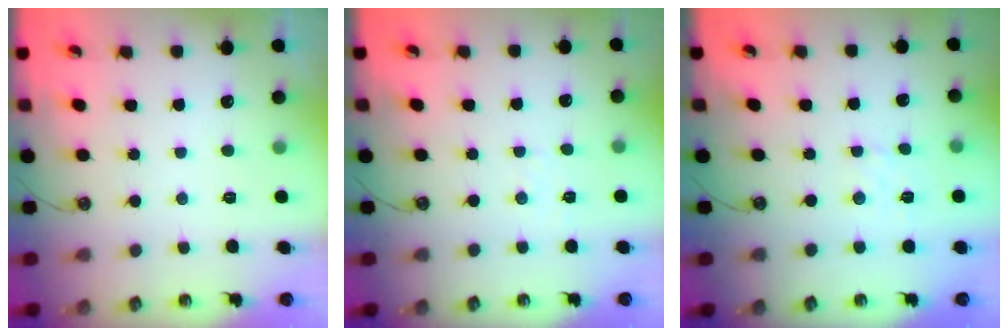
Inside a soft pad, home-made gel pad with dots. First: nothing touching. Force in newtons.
{"total": 2.7, "press": 2.7, "slide": 0.4}
{"total": 2.0, "press": 1.9, "slide": 0.6}